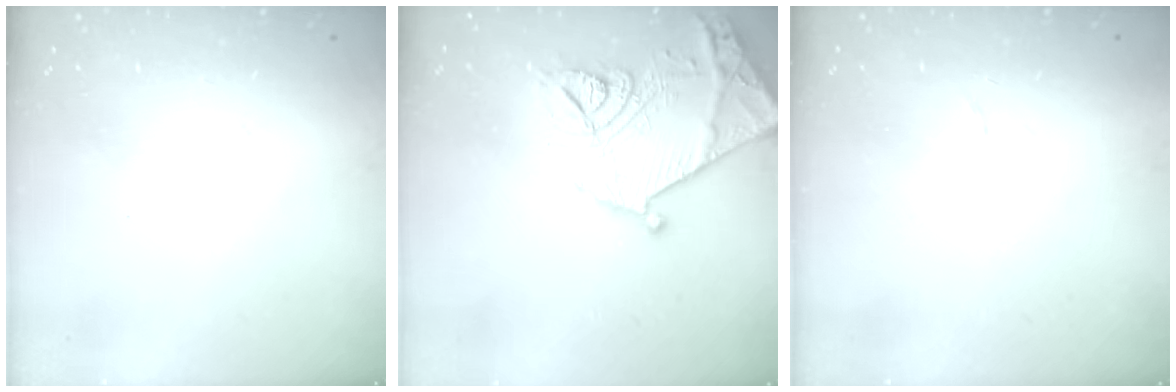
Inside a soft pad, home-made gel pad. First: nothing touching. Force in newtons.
{"total": 21.8, "press": 21.8, "slide": 1.1}
{"total": 4.3, "press": 4.2, "slide": 0.3}